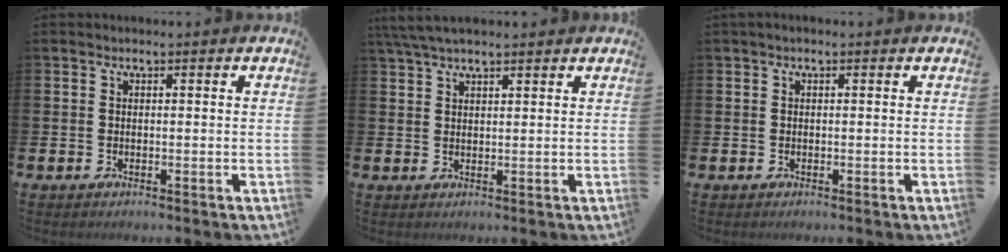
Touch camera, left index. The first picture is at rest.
{"total": 4.2, "force": [3.5, 1.0, 2.0], "torque": [-0.048, -0.002, 0.065]}
{"total": 0.0}